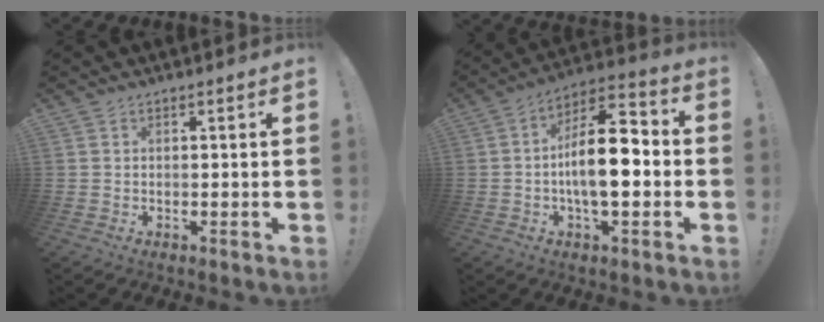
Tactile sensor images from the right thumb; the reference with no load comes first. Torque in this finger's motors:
{"motor_torque": [0.28, 0.82, 0.72, 0.36, 0.11]}